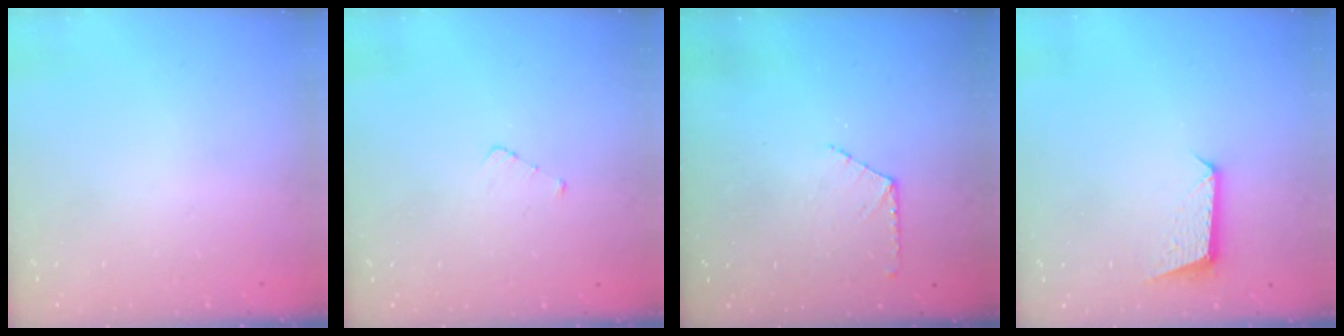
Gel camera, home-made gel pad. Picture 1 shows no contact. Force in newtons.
{"total": 2.7, "press": 2.7, "slide": 0.3}
{"total": 6.7, "press": 6.7, "slide": 0.6}
{"total": 7.0, "press": 6.9, "slide": 0.5}